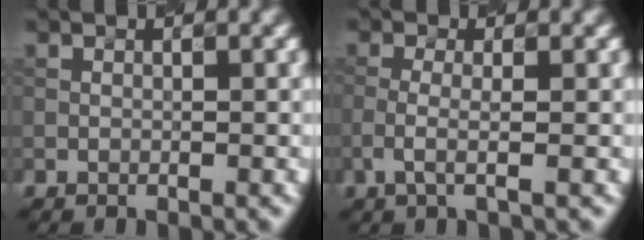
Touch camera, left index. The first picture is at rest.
{"total": 1.6, "force": [-0.6, 0.4, 1.5], "torque": [-0.038, 0.002, -0.014]}